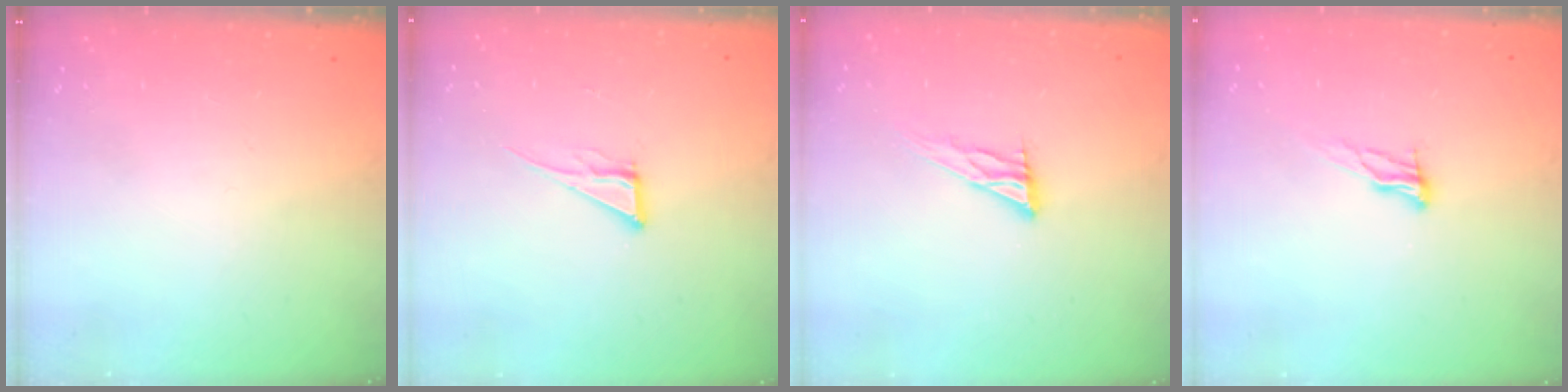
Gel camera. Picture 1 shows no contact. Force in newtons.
{"total": 6.8, "press": 6.8, "slide": 0.2}
{"total": 9.2, "press": 9.1, "slide": 0.7}
{"total": 8.7, "press": 8.4, "slide": 2.4}